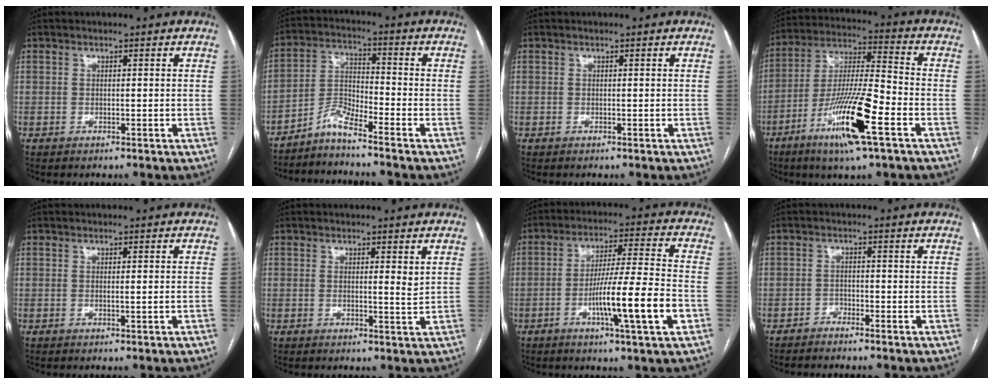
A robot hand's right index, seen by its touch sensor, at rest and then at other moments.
{"total": 5.2, "force": [-4.7, -0.4, 2.3], "torque": [-0.055, -0.008, -0.093]}
{"total": 0.0}
{"total": 15.8, "force": [-7.2, 1.1, 14.0], "torque": [-0.272, -0.018, -0.131]}
{"total": 1.0, "force": [-0.2, -0.2, 1.0], "torque": [-0.016, -0.004, 0.000]}
{"total": 2.2, "force": [0.7, 0.2, 2.1], "torque": [-0.034, -0.005, 0.008]}
{"total": 13.3, "force": [-4.4, -0.5, 12.5], "torque": [-0.213, -0.006, -0.076]}
{"total": 1.5, "force": [-1.4, 0.1, 0.2], "torque": [-0.002, 0.000, -0.028]}